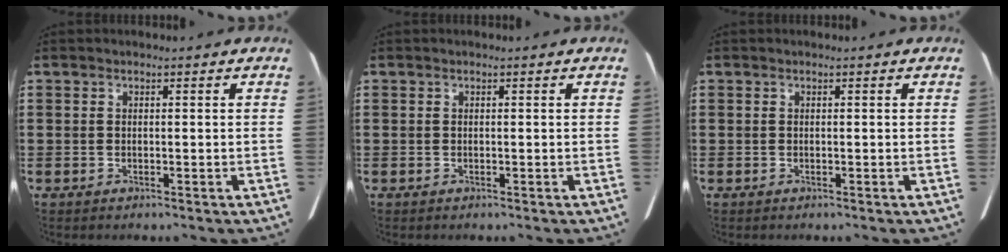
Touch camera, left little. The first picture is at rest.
{"total": 0.0}
{"total": 0.0}